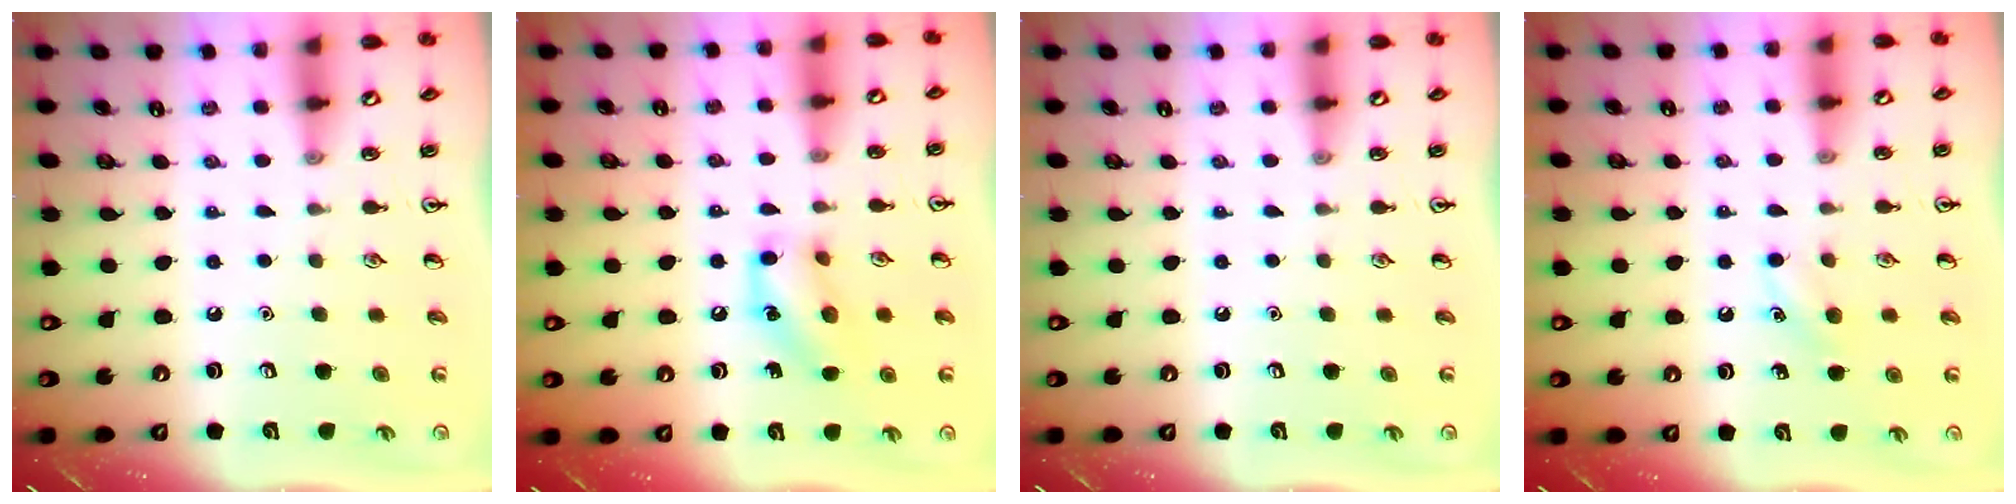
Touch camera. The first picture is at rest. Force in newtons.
{"total": 11.6, "press": 11.4, "slide": 1.9}
{"total": 0.0}
{"total": 5.8, "press": 5.7, "slide": 1.4}